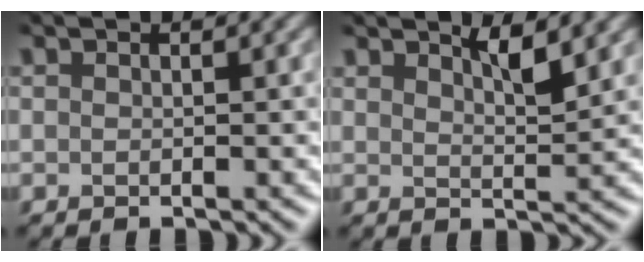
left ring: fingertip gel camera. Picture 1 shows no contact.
{"total": 1.9, "force": [1.5, 0.1, 1.2], "torque": [-0.019, -0.009, 0.022]}